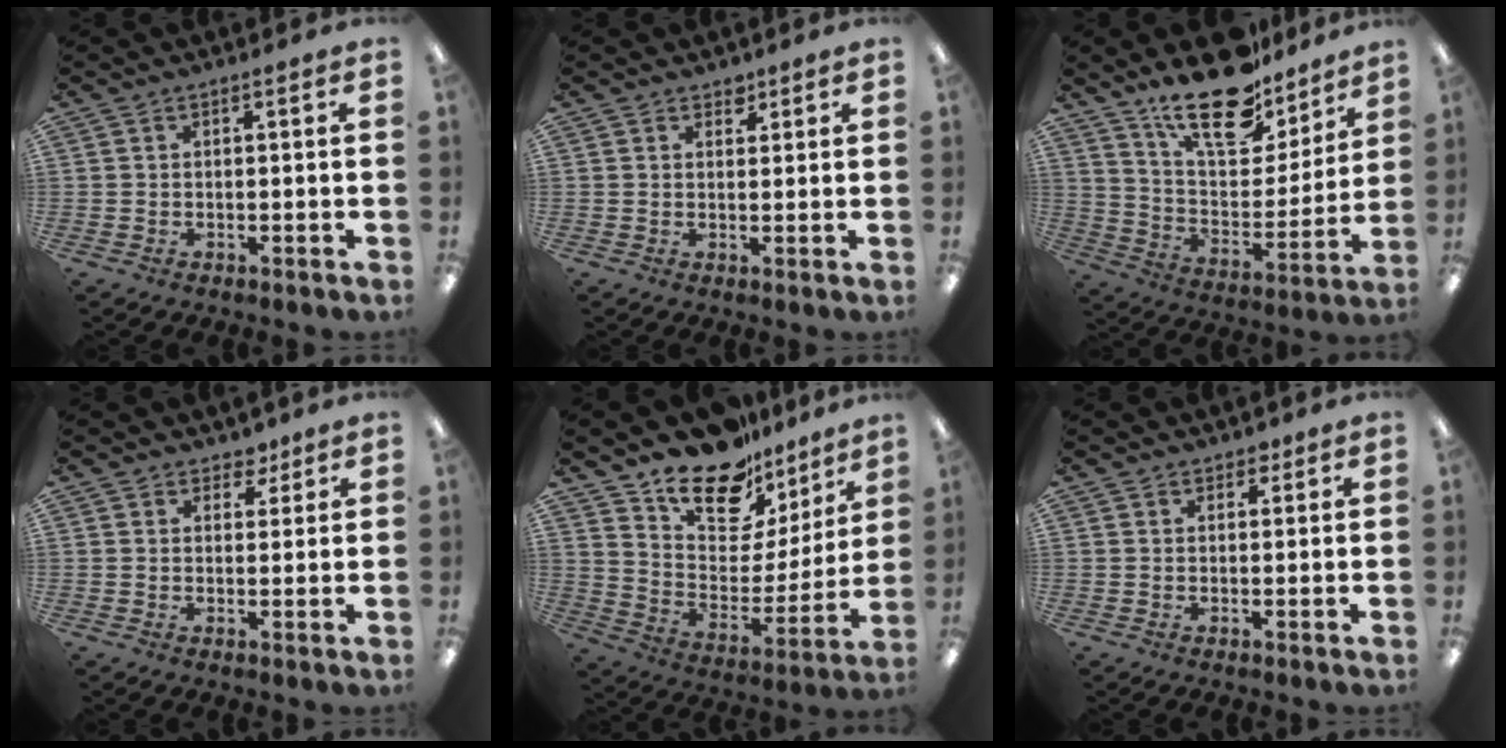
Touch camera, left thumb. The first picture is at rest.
{"total": 2.2, "force": [1.7, 1.3, 0.4], "torque": [0.006, -0.006, 0.028]}
{"total": 20.9, "force": [16.4, 8.2, 10.0], "torque": [-0.166, -0.107, 0.285]}
{"total": 3.8, "force": [2.7, 2.5, 0.9], "torque": [0.000, -0.013, 0.046]}
{"total": 17.6, "force": [14.1, 8.6, 6.3], "torque": [-0.119, -0.107, 0.255]}
{"total": 1.5, "force": [1.2, 0.9, 0.2], "torque": [0.005, -0.003, 0.020]}